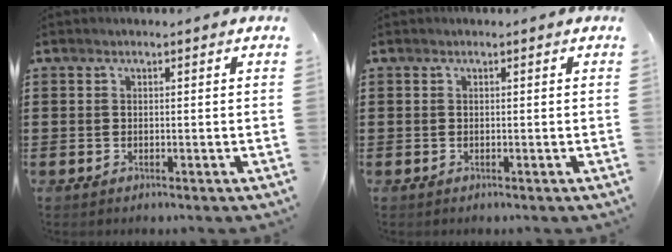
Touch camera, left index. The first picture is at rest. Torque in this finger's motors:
{"motor_torque": [0.01, 0.00, -0.01, -0.01]}